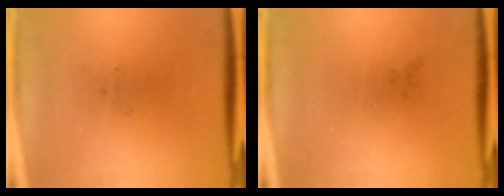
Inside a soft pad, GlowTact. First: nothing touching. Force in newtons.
{"total": 0.0}